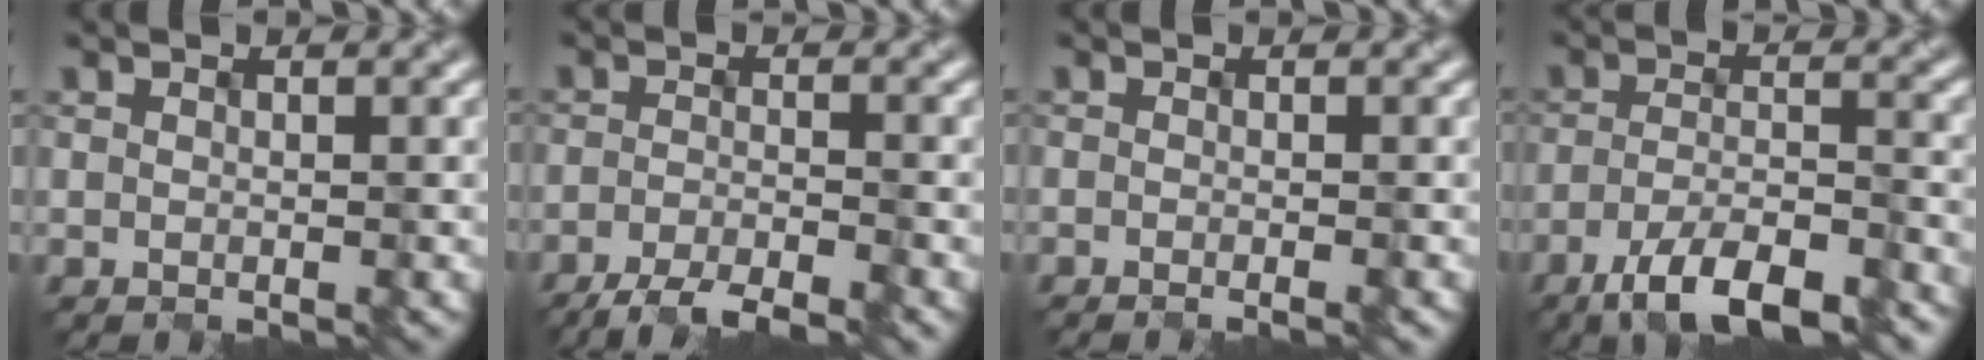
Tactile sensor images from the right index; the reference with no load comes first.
{"total": 4.3, "force": [-3.4, 0.6, 2.5], "torque": [-0.038, -0.005, -0.066]}
{"total": 0.8, "force": [-0.5, 0.2, 0.6], "torque": [-0.004, 0.001, -0.016]}
{"total": 7.0, "force": [-4.8, 2.0, 4.8], "torque": [-0.081, -0.004, -0.081]}